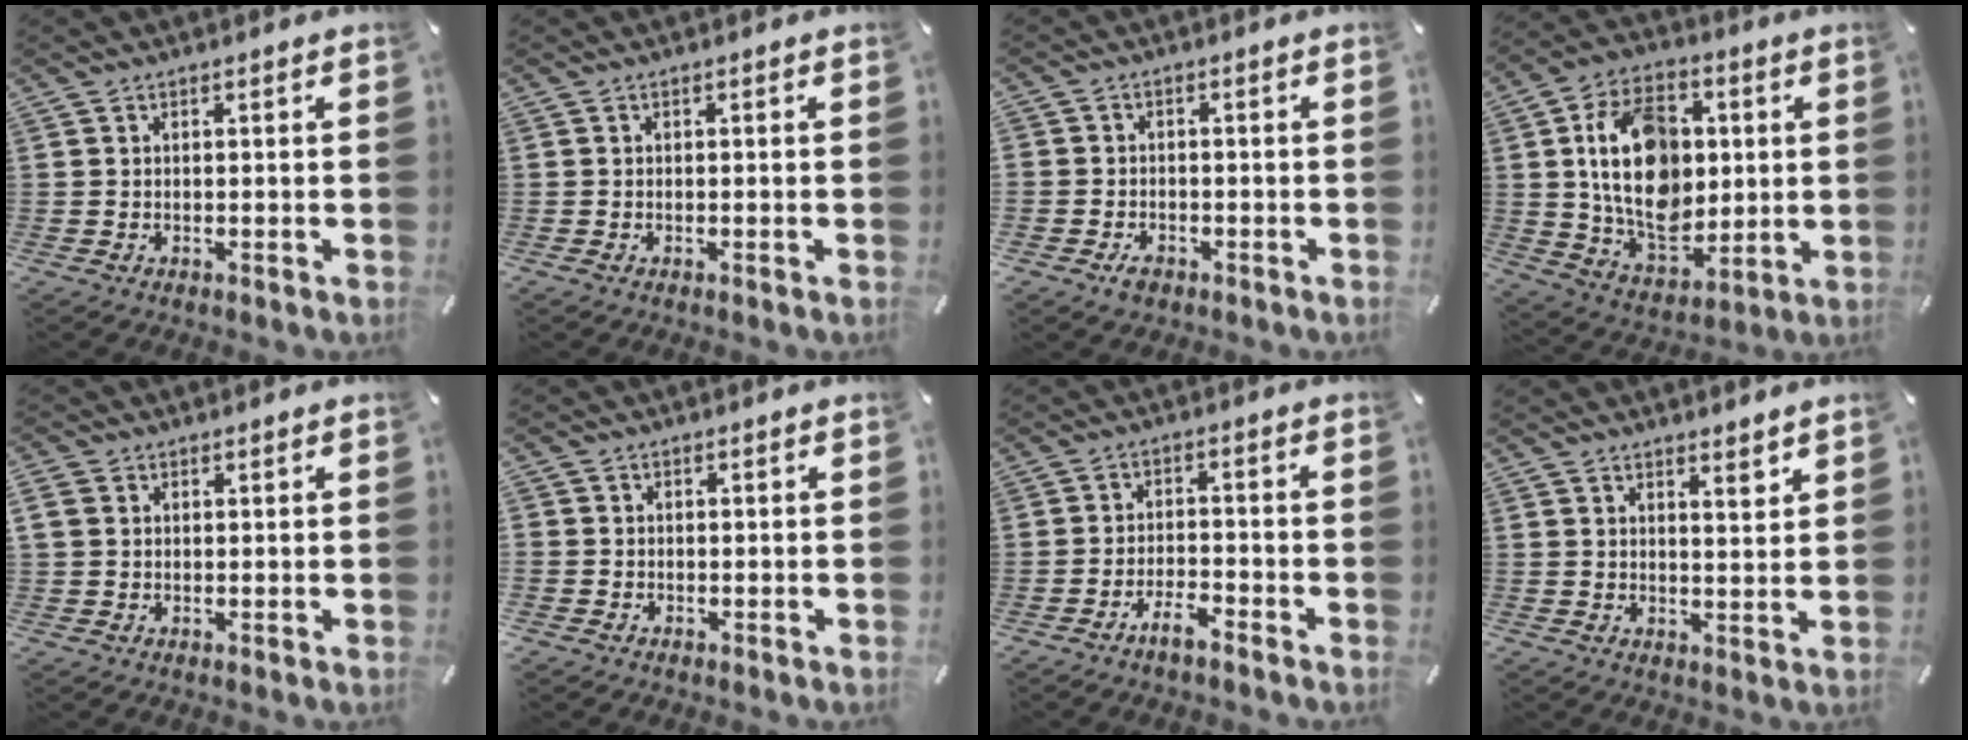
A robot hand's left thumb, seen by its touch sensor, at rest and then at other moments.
{"total": 0.0}
{"total": 4.2, "force": [-1.7, 3.8, 0.6], "torque": [0.000, 0.013, -0.031]}
{"total": 18.9, "force": [2.0, 13.9, 12.7], "torque": [-0.238, 0.004, 0.040]}
{"total": 2.6, "force": [0.9, 2.2, 1.1], "torque": [-0.024, 0.005, 0.016]}
{"total": 3.0, "force": [-0.1, 2.9, -0.5], "torque": [0.013, 0.007, -0.004]}
{"total": 4.7, "force": [-3.9, 1.2, 2.3], "torque": [-0.049, 0.016, -0.076]}
{"total": 3.4, "force": [3.0, 0.7, 1.2], "torque": [-0.005, -0.025, 0.050]}